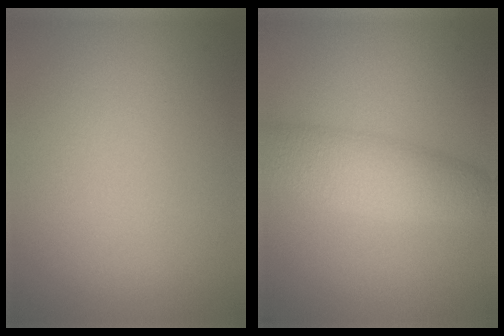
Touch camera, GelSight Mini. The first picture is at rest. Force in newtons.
{"total": 4.4, "press": 4.4, "slide": 0.1}